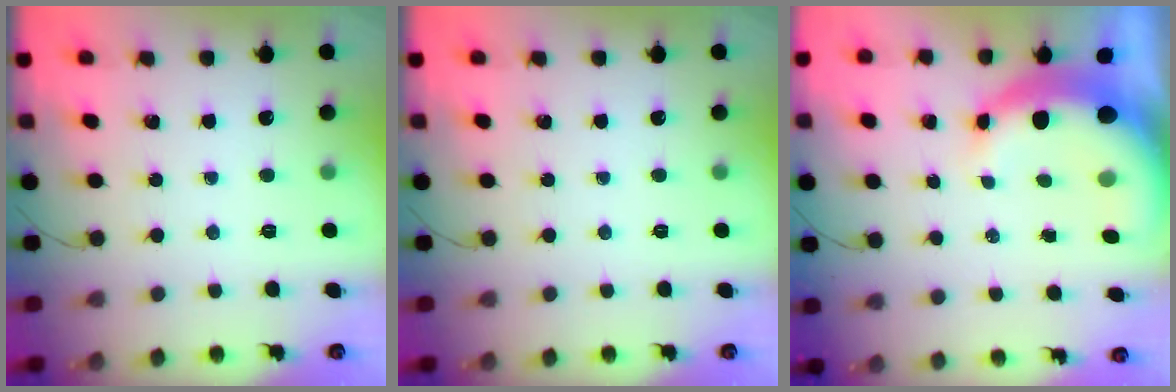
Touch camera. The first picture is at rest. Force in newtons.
{"total": 0.0}
{"total": 10.3, "press": 10.1, "slide": 2.1}